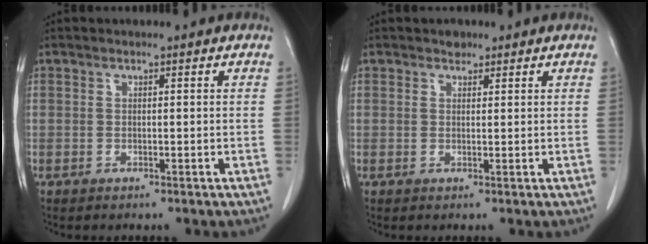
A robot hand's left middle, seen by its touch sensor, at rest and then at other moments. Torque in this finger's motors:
{"motor_torque": [0.31, -0.26, -0.02, 0.00]}